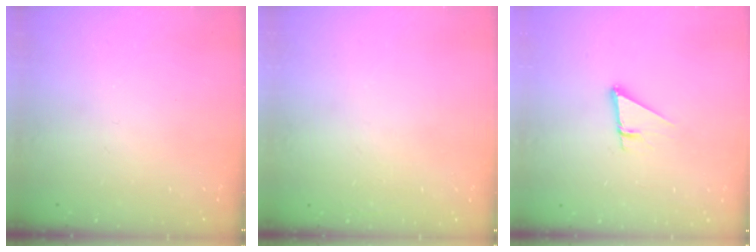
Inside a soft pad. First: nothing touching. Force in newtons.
{"total": 1.6, "press": 1.6, "slide": 0.0}
{"total": 2.7, "press": 2.7, "slide": 0.1}